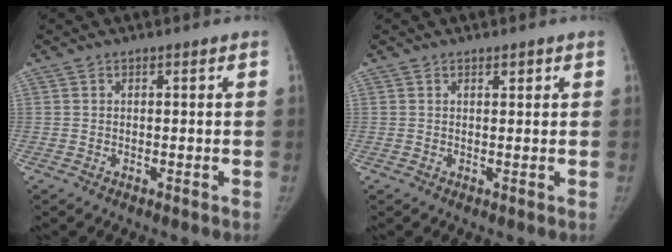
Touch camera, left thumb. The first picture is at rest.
{"total": 1.1, "force": [0.7, 0.4, 0.7], "torque": [-0.005, -0.004, 0.011]}